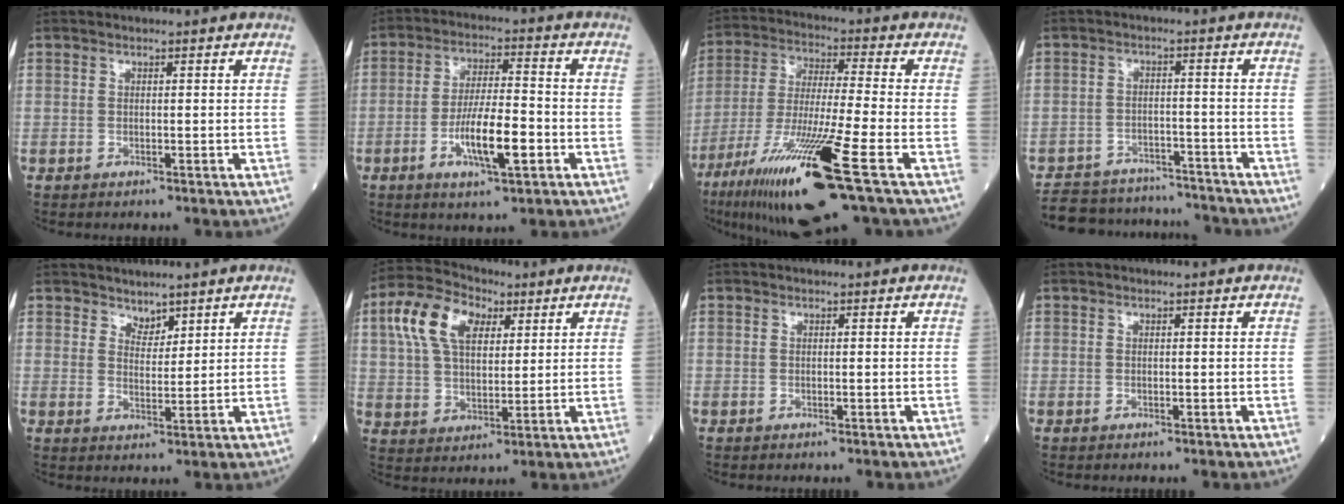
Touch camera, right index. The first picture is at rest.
{"total": 9.4, "force": [-3.1, 1.8, 8.6], "torque": [-0.160, -0.001, -0.054]}
{"total": 18.8, "force": [-9.5, 0.3, 16.2], "torque": [-0.310, -0.051, -0.173]}
{"total": 14.1, "force": [-13.1, 4.2, 2.9], "torque": [-0.050, 0.018, -0.184]}
{"total": 2.7, "force": [2.3, 1.2, 0.6], "torque": [-0.006, -0.002, 0.042]}
{"total": 11.4, "force": [4.5, 6.6, 8.2], "torque": [-0.179, 0.036, 0.082]}
{"total": 0.0}
{"total": 0.0}